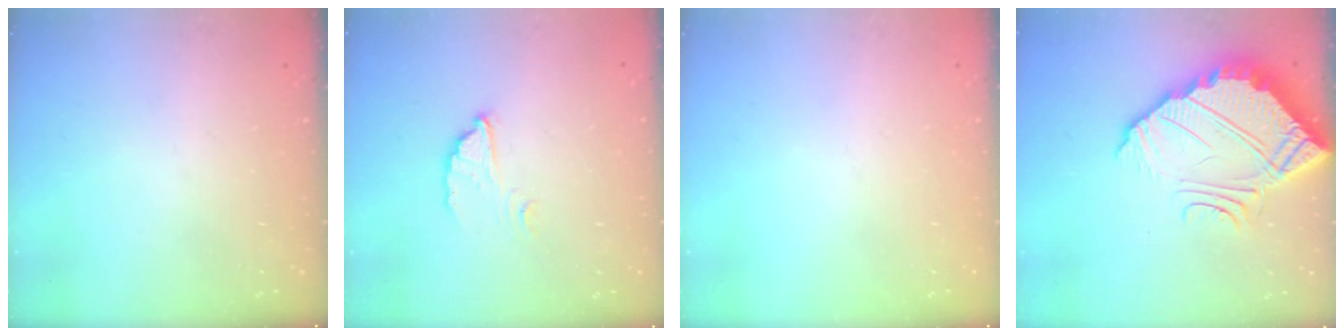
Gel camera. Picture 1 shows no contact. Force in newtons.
{"total": 4.0, "press": 4.0, "slide": 0.1}
{"total": 0.0}
{"total": 8.7, "press": 8.7, "slide": 0.2}